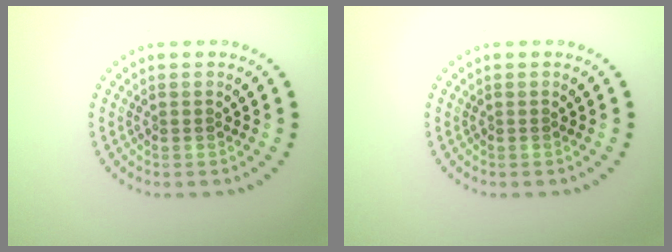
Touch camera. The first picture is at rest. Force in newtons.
{"total": 0.0}